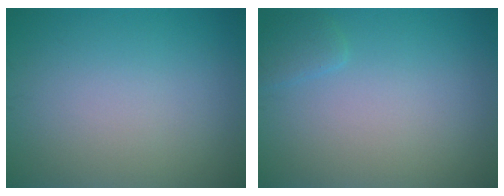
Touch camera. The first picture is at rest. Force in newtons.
{"total": 1.0, "press": 1.0, "slide": 0.1}